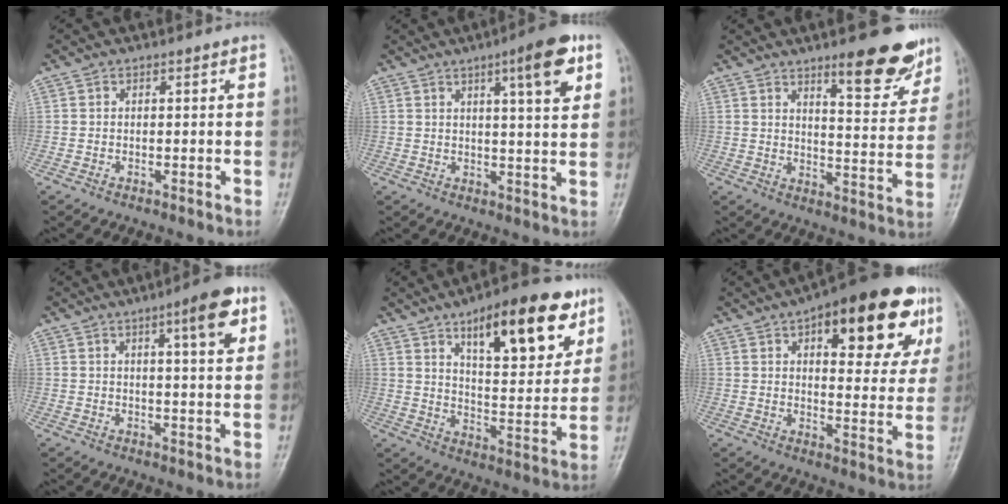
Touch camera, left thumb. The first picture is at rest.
{"total": 9.2, "force": [4.4, 1.9, 7.9], "torque": [-0.102, -0.017, 0.058]}
{"total": 12.5, "force": [8.6, 3.4, 8.4], "torque": [-0.077, -0.057, 0.122]}
{"total": 7.9, "force": [3.8, 1.7, 6.7], "torque": [-0.086, -0.015, 0.050]}
{"total": 20.1, "force": [11.0, 7.4, 15.1], "torque": [-0.176, -0.049, 0.168]}
{"total": 23.0, "force": [11.2, 9.2, 17.8], "torque": [-0.198, -0.012, 0.151]}